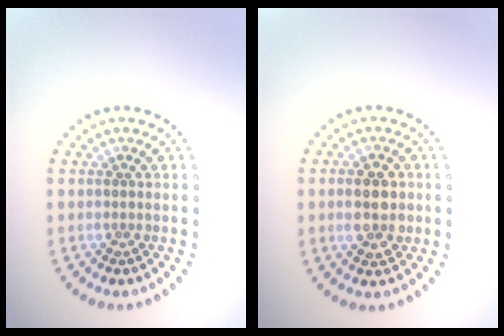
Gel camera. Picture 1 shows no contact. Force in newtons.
{"total": 3.9, "press": 3.9, "slide": 0.2}